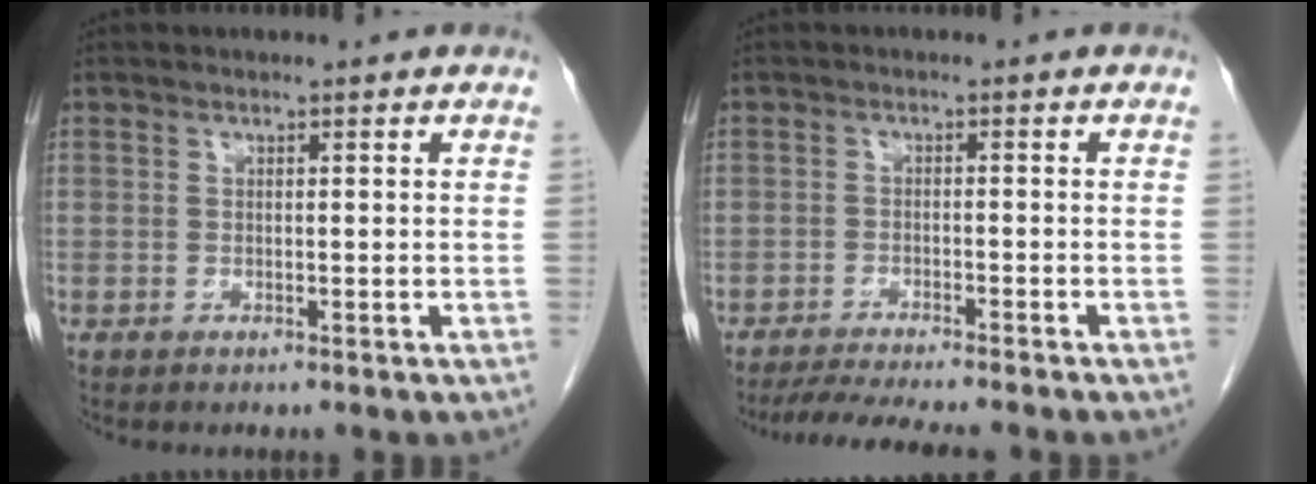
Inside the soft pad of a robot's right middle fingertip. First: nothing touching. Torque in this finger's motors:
{"motor_torque": [0.73, -0.51, 0.08, 0.05]}